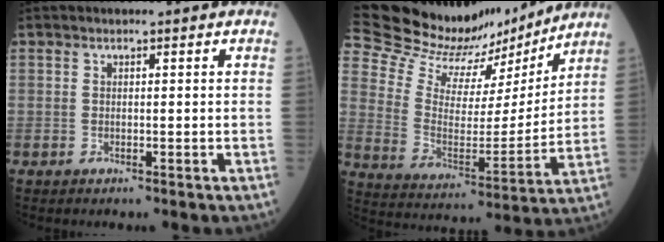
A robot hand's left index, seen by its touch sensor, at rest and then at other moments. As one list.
[{"total": 19.8, "force": [18.5, 4.8, 5.1], "torque": [-0.106, -0.016, 0.292]}]